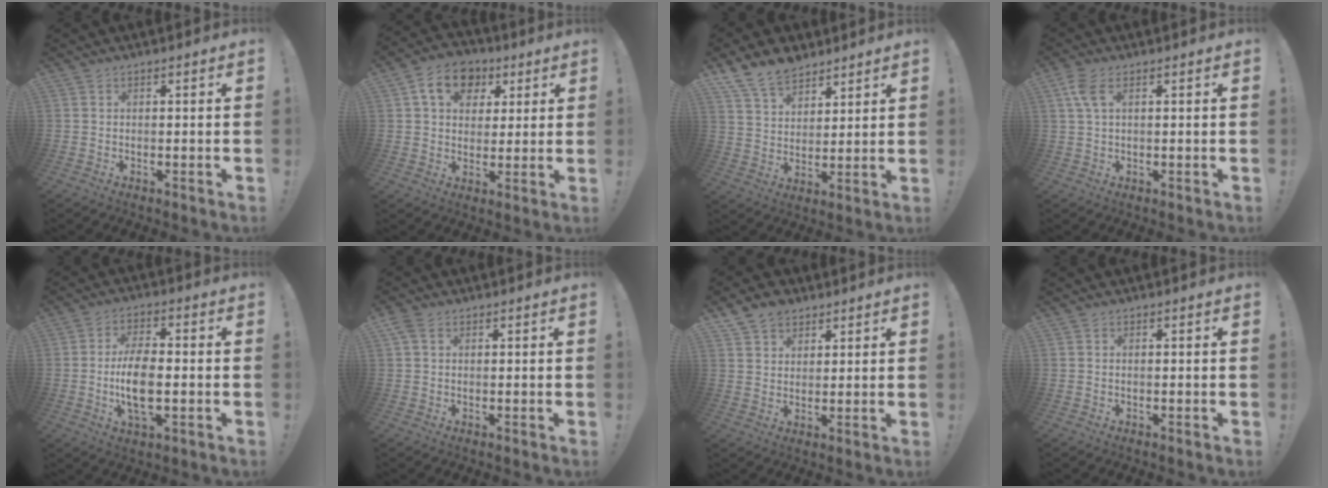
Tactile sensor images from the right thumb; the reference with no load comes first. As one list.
[{"total": 12.2, "force": [5.0, 9.3, 6.2], "torque": [-0.090, -0.009, 0.095]}, {"total": 11.1, "force": [8.6, 6.1, 3.4], "torque": [-0.072, -0.053, 0.170]}, {"total": 4.8, "force": [1.7, 1.8, 4.1], "torque": [-0.092, 0.001, 0.032]}, {"total": 11.0, "force": [-1.5, 4.8, 9.8], "torque": [-0.198, -0.002, -0.029]}, {"total": 2.8, "force": [1.3, 1.7, 1.7], "torque": [-0.030, 0.002, 0.025]}, {"total": 6.7, "force": [4.6, 4.6, 1.5], "torque": [-0.028, -0.022, 0.089]}, {"total": 0.0}]